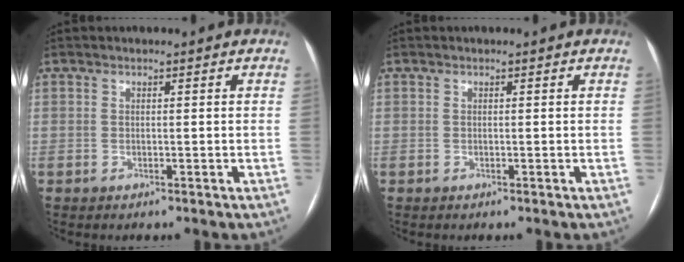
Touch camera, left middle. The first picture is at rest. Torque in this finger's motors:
{"motor_torque": [0.04, 0.04, 0.01, 0.00]}